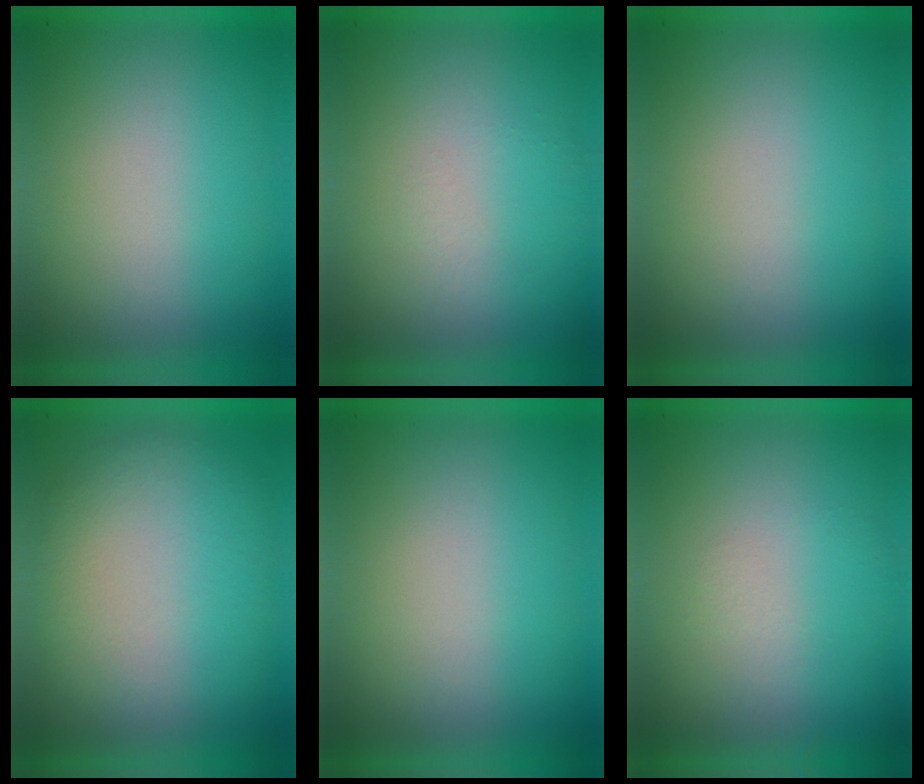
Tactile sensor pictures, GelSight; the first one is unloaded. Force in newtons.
{"total": 1.0}
{"total": 0.0}
{"total": 2.2}
{"total": 0.0}
{"total": 1.3}